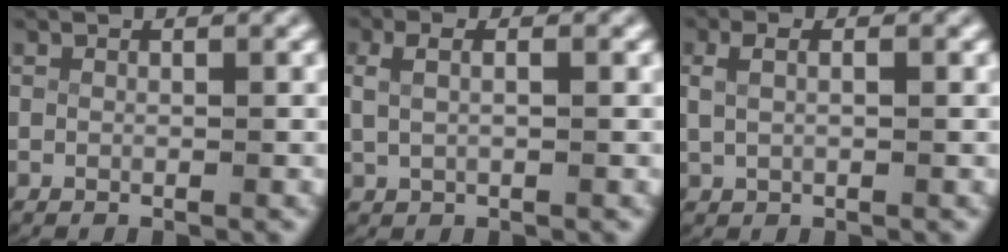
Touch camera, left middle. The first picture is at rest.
{"total": 2.7, "force": [0.5, 1.5, 2.2], "torque": [-0.050, 0.002, 0.010]}
{"total": 2.3, "force": [0.4, 1.3, 1.9], "torque": [-0.045, 0.001, 0.009]}